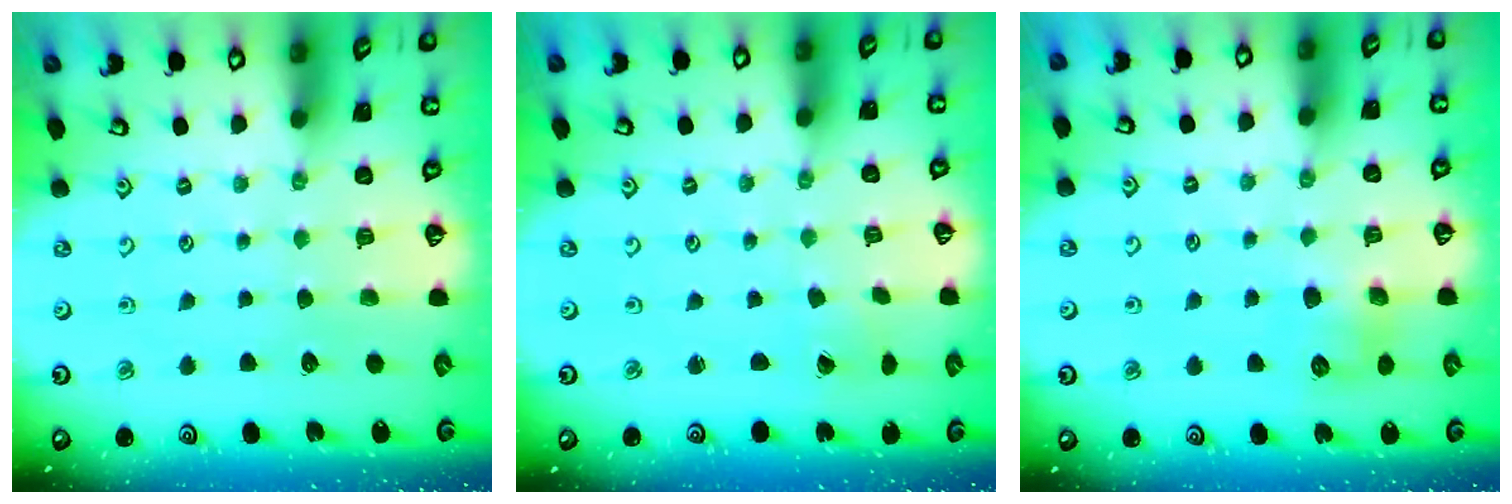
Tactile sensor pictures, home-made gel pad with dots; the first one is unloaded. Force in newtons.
{"total": 0.0}
{"total": 6.7, "press": 6.7, "slide": 0.4}